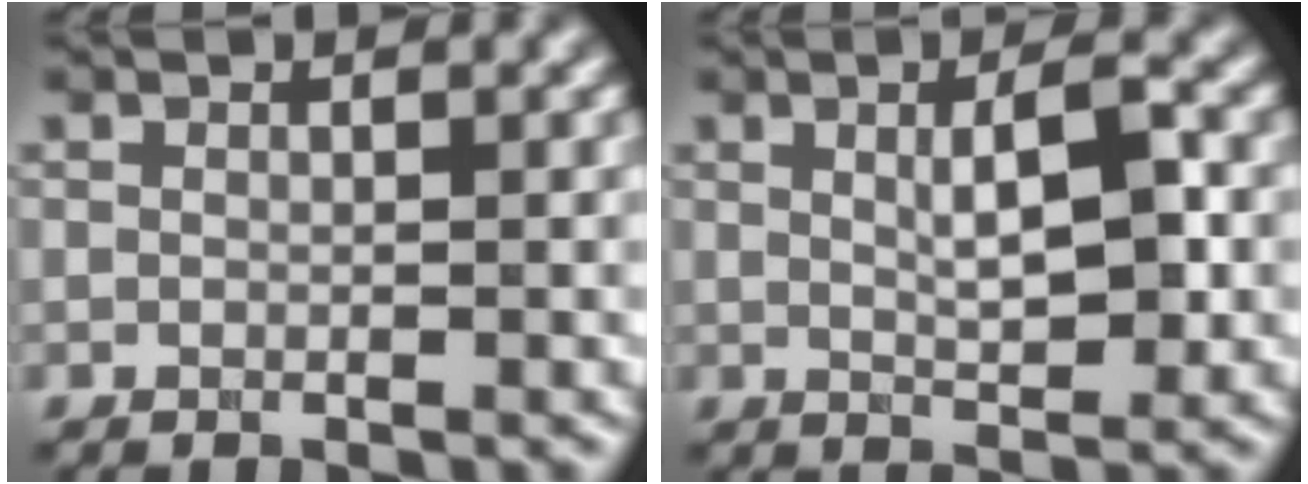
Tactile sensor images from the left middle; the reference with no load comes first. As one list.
[{"total": 4.1, "force": [0.6, 0.9, 3.9], "torque": [-0.066, 0.004, 0.010]}]